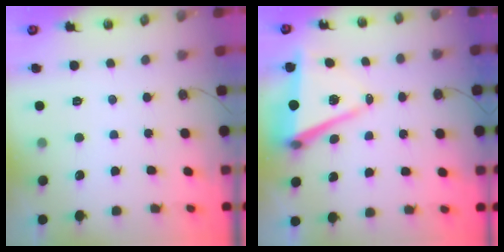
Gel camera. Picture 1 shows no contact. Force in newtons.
{"total": 9.1, "press": 8.0, "slide": 4.4}